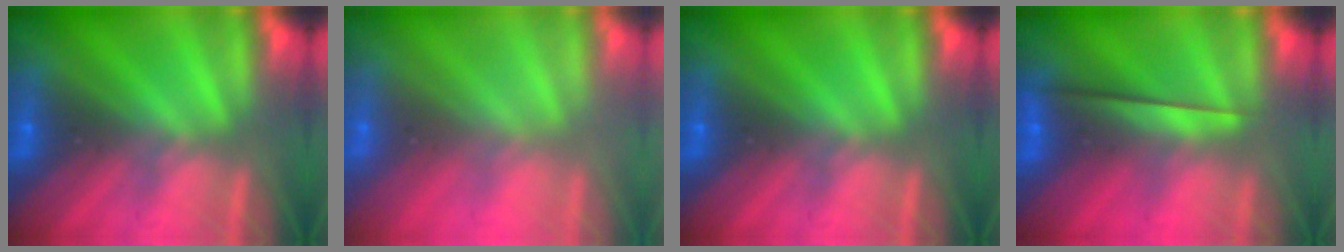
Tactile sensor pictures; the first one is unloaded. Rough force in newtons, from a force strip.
{"total": 2.4}
{"total": 0.0}
{"total": 2.2}